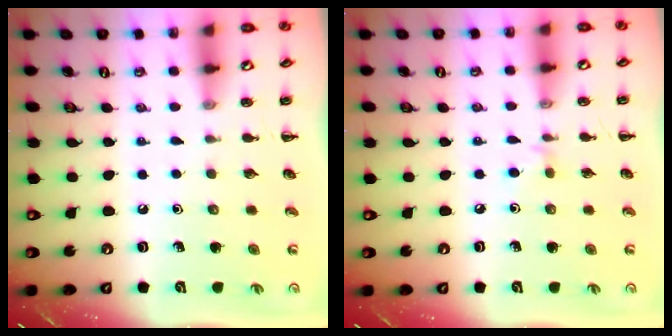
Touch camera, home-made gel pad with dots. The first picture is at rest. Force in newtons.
{"total": 3.0, "press": 2.7, "slide": 1.2}